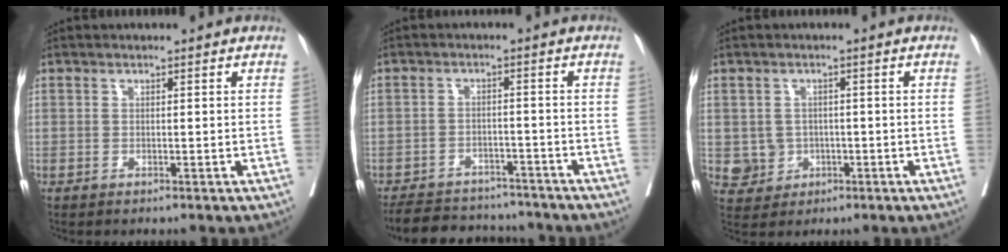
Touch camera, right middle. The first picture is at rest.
{"total": 12.1, "force": [-11.0, 4.0, 3.1], "torque": [-0.057, 0.006, -0.149]}
{"total": 3.9, "force": [-0.6, 3.8, 0.5], "torque": [0.003, 0.008, -0.001]}